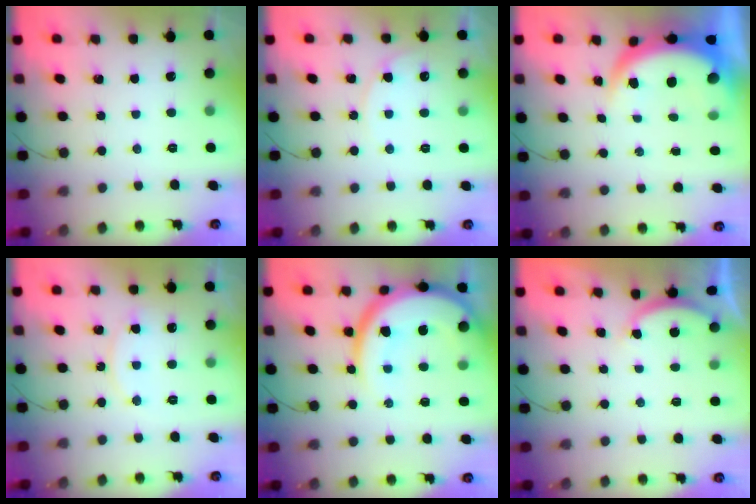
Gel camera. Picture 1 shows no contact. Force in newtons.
{"total": 4.8, "press": 4.8, "slide": 0.5}
{"total": 6.9, "press": 6.9, "slide": 0.9}
{"total": 7.6, "press": 7.6, "slide": 0.5}
{"total": 16.8, "press": 16.7, "slide": 1.6}
{"total": 2.5, "press": 2.5, "slide": 0.5}